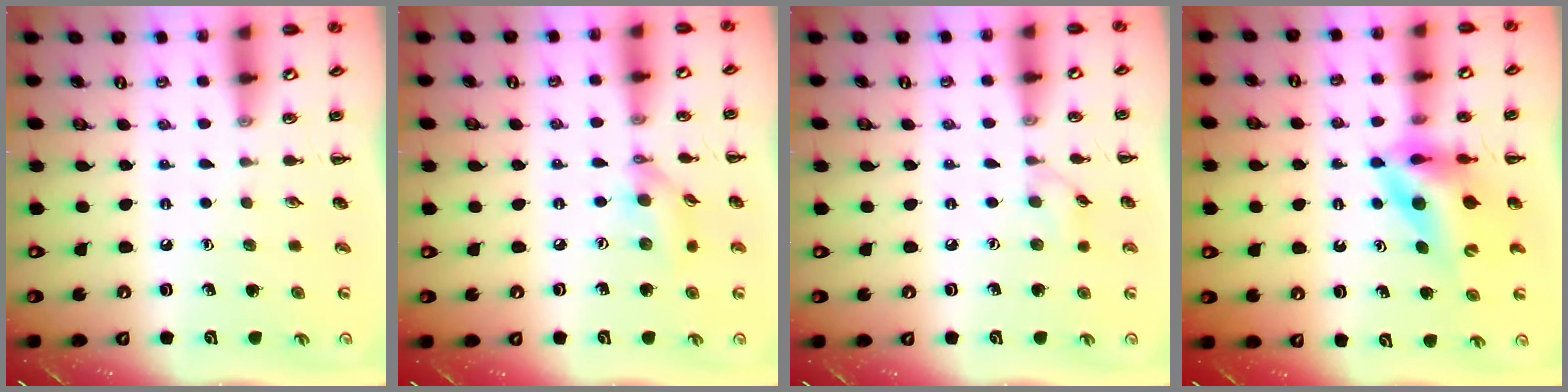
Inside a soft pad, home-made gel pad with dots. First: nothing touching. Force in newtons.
{"total": 9.3, "press": 9.3, "slide": 1.2}
{"total": 5.8, "press": 5.5, "slide": 1.9}
{"total": 11.0, "press": 10.4, "slide": 3.7}